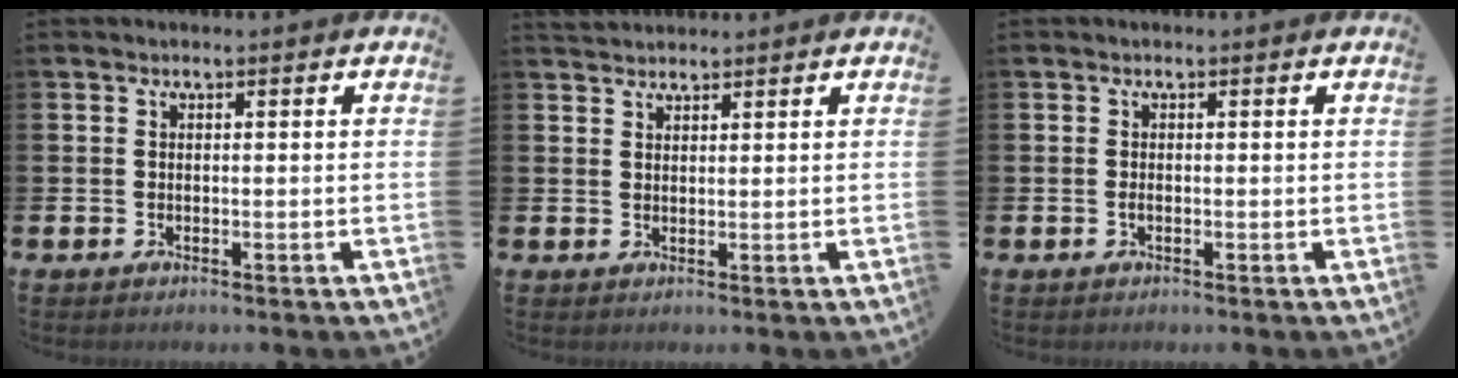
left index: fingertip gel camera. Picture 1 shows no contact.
{"total": 2.2, "force": [2.1, 0.6, 0.1], "torque": [0.004, -0.006, 0.038]}
{"total": 0.5, "force": [-0.1, 0.3, 0.4], "torque": [-0.014, 0.003, -0.002]}